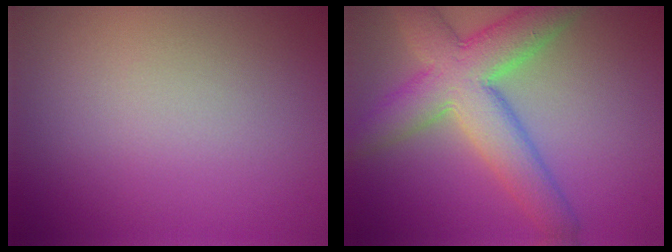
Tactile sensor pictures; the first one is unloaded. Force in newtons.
{"total": 7.6, "press": 7.6, "slide": 0.6}